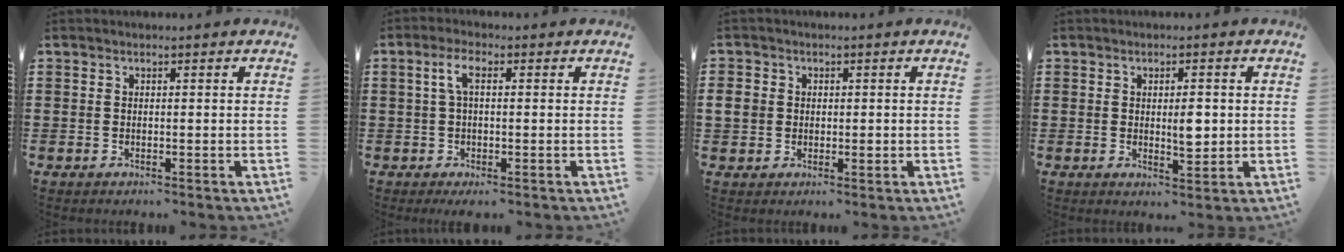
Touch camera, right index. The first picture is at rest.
{"total": 3.6, "force": [0.2, 0.9, 3.4], "torque": [-0.071, 0.008, -0.002]}
{"total": 3.0, "force": [0.0, 2.7, 1.4], "torque": [-0.044, 0.006, -0.005]}
{"total": 3.5, "force": [0.2, 1.4, 3.2], "torque": [-0.047, -0.004, 0.000]}